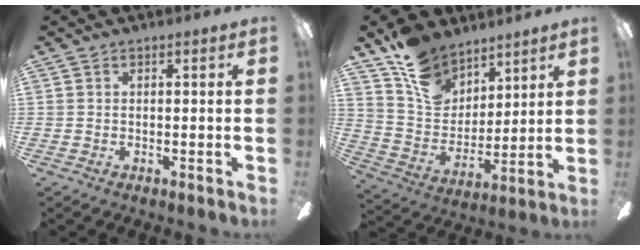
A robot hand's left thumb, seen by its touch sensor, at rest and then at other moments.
{"total": 13.6, "force": [9.9, 8.2, 4.4], "torque": [-0.091, -0.057, 0.193]}